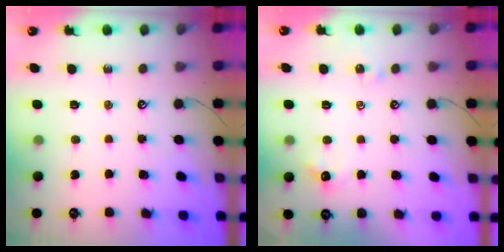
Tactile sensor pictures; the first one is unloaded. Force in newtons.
{"total": 2.3, "press": 2.2, "slide": 0.6}